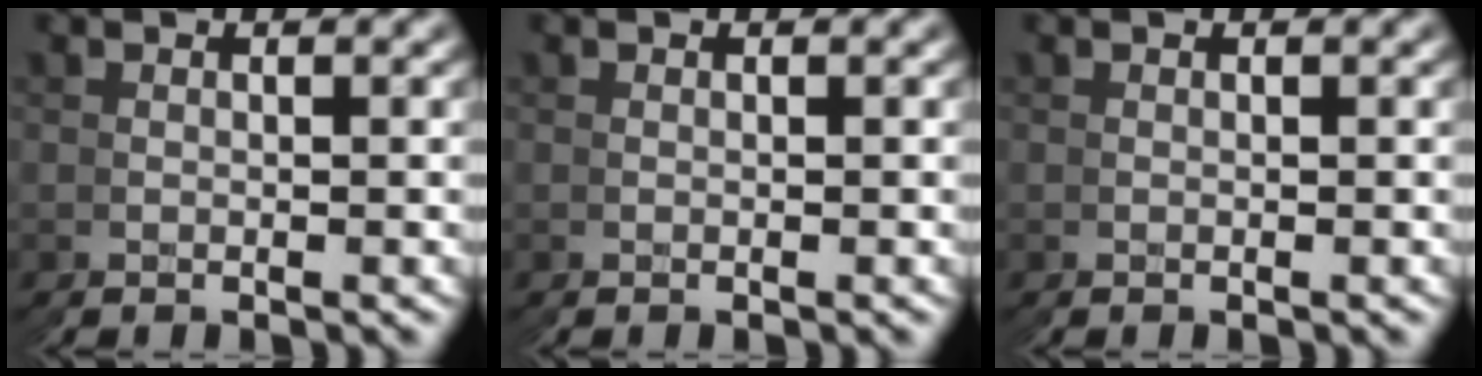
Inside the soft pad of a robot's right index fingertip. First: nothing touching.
{"total": 0.0}
{"total": 0.0}